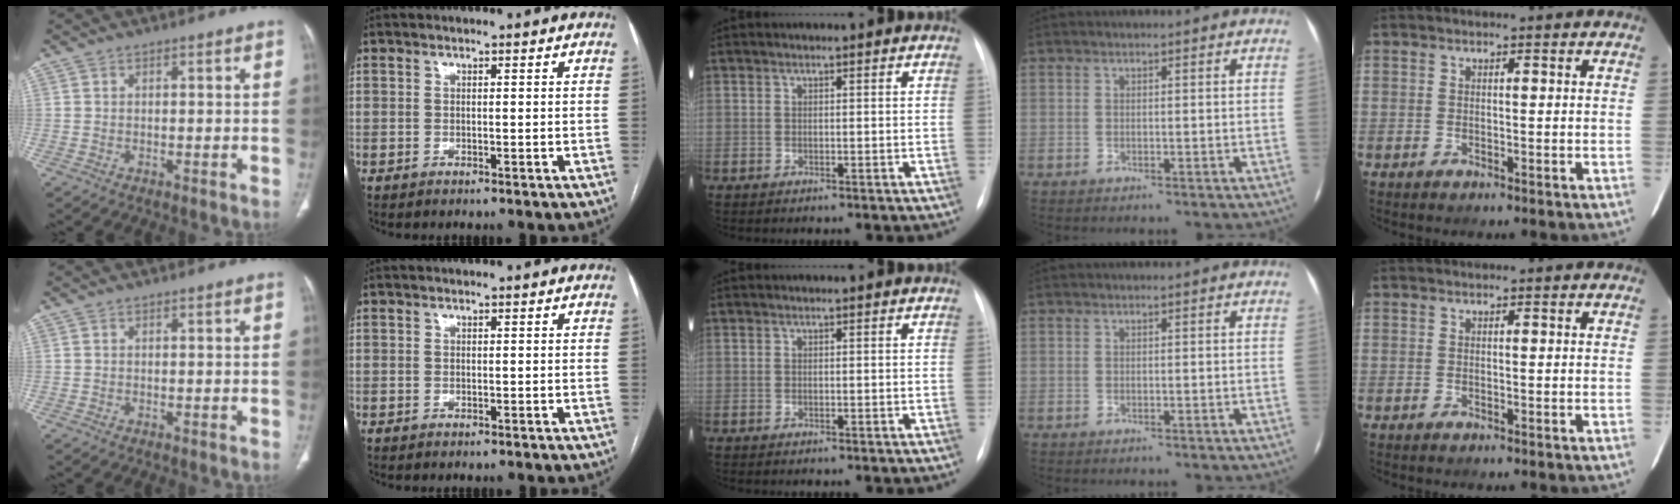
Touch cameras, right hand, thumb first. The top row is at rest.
{}